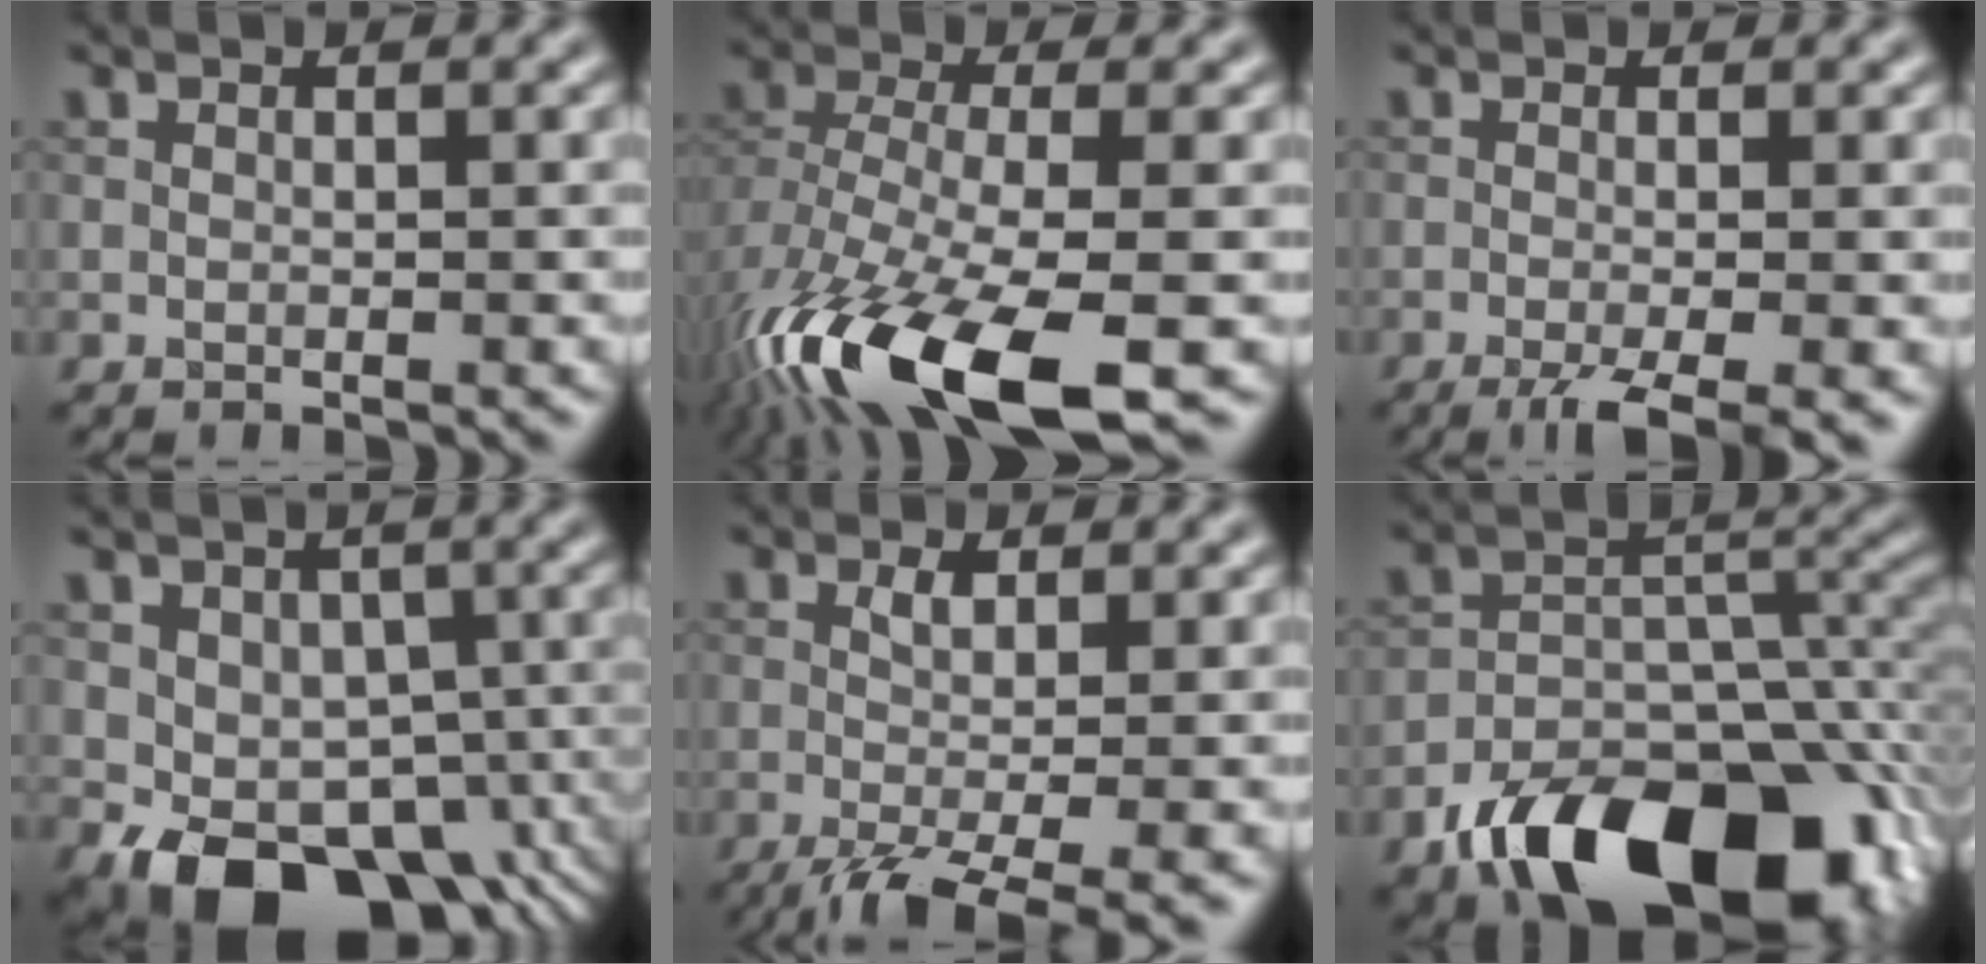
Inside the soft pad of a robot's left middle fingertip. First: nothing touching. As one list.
[{"total": 13.5, "force": [-7.1, 4.9, 10.3], "torque": [-0.225, -0.028, -0.128]}, {"total": 5.4, "force": [-2.7, 1.3, 4.5], "torque": [-0.068, -0.008, -0.044]}, {"total": 10.4, "force": [-4.3, 6.9, 6.5], "torque": [-0.088, -0.016, -0.060]}, {"total": 6.0, "force": [-2.3, 1.5, 5.4], "torque": [-0.091, -0.006, -0.041]}, {"total": 14.9, "force": [-9.6, 7.5, 8.6], "torque": [-0.141, -0.008, -0.153]}]